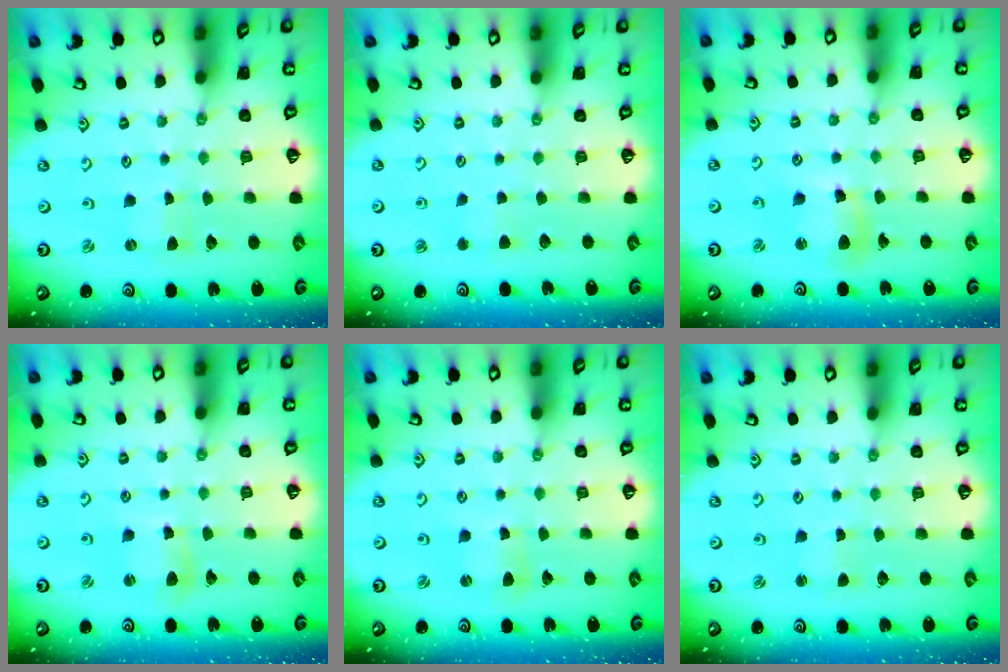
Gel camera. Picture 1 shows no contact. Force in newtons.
{"total": 2.8, "press": 2.8, "slide": 0.5}
{"total": 9.8, "press": 9.7, "slide": 1.2}
{"total": 4.4, "press": 4.4, "slide": 0.5}
{"total": 2.5, "press": 2.5, "slide": 0.3}
{"total": 0.8, "press": 0.8, "slide": 0.0}